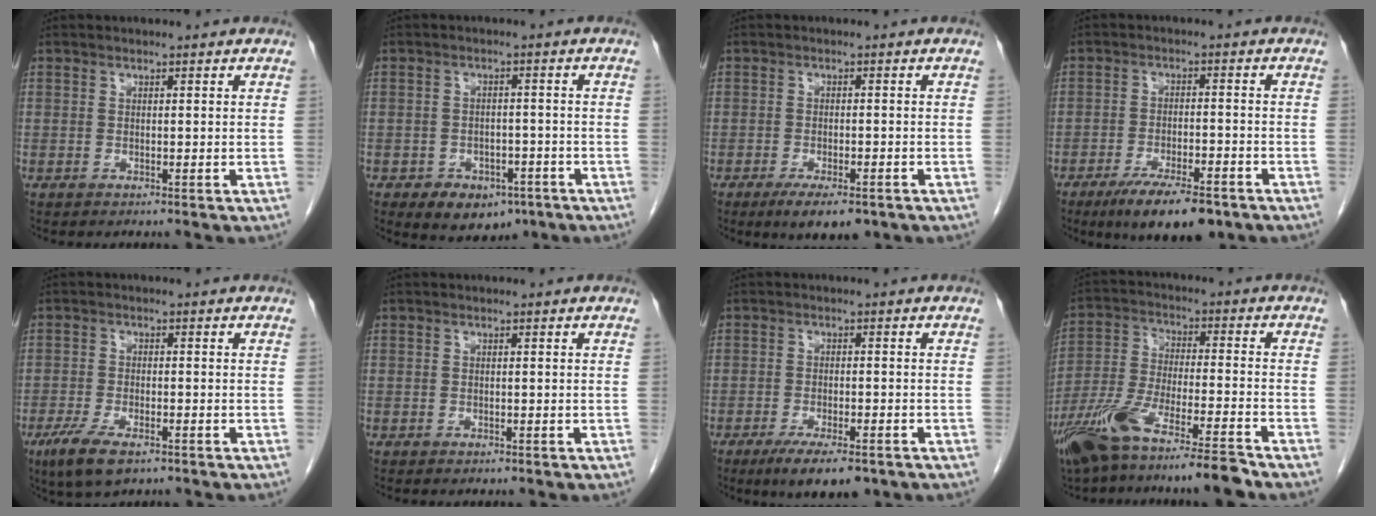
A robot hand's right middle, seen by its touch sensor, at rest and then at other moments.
{"total": 3.8, "force": [-2.0, 2.9, 1.5], "torque": [-0.014, 0.006, -0.016]}
{"total": 6.8, "force": [-4.6, 2.1, 4.6], "torque": [-0.068, -0.011, -0.066]}
{"total": 10.5, "force": [-7.4, 2.7, 7.0], "torque": [-0.111, -0.015, -0.117]}
{"total": 6.6, "force": [-4.2, 2.2, 4.7], "torque": [-0.094, -0.015, -0.070]}
{"total": 0.0}
{"total": 8.7, "force": [-6.0, 1.9, 5.9], "torque": [-0.091, -0.016, -0.090]}
{"total": 14.3, "force": [-11.1, 0.4, 9.0], "torque": [-0.178, -0.024, -0.196]}